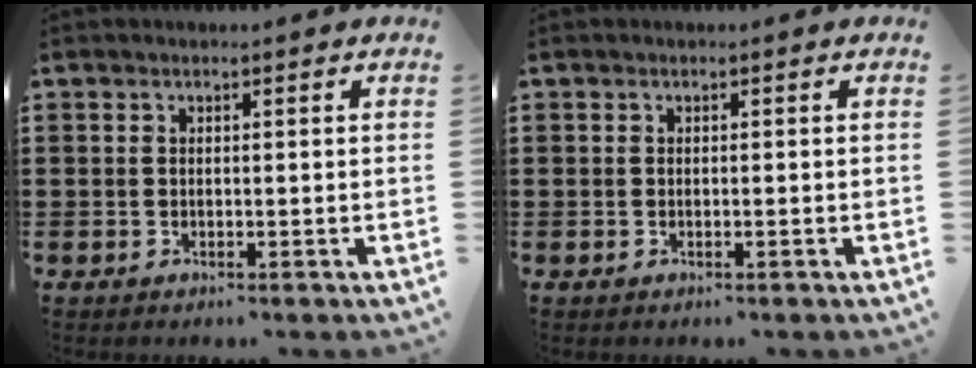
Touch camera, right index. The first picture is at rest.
{"total": 0.0}